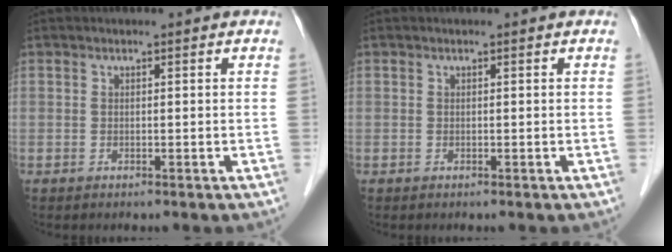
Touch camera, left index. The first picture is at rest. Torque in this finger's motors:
{"motor_torque": [-0.01, 0.00, 0.00, 0.00]}